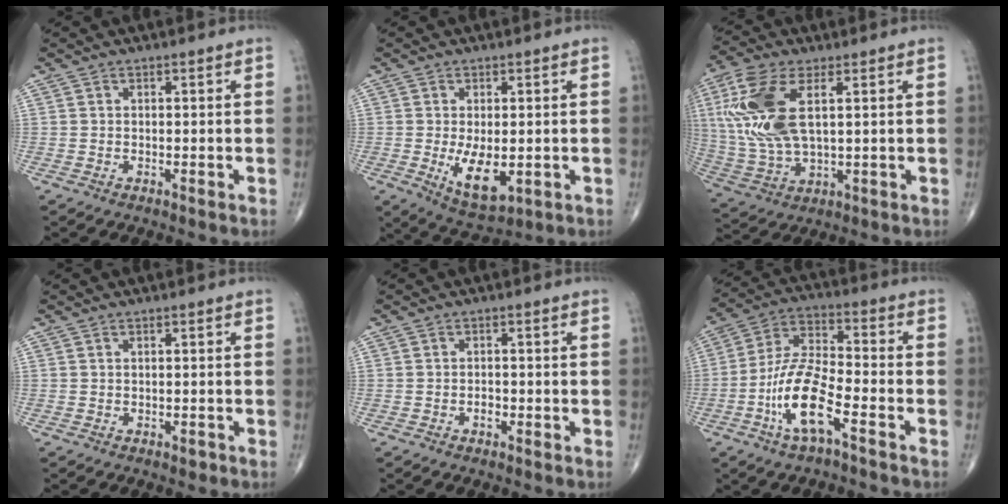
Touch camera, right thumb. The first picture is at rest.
{"total": 8.1, "force": [-1.3, 3.9, 7.0], "torque": [-0.108, -0.019, -0.010]}
{"total": 16.2, "force": [3.8, 7.5, 13.8], "torque": [-0.318, -0.002, 0.078]}
{"total": 0.8, "force": [-0.4, 0.4, 0.5], "torque": [-0.002, 0.000, -0.005]}
{"total": 1.4, "force": [-0.7, 0.9, 0.9], "torque": [-0.009, 0.004, -0.013]}
{"total": 12.7, "force": [-5.6, 3.9, 10.8], "torque": [-0.223, 0.037, -0.108]}